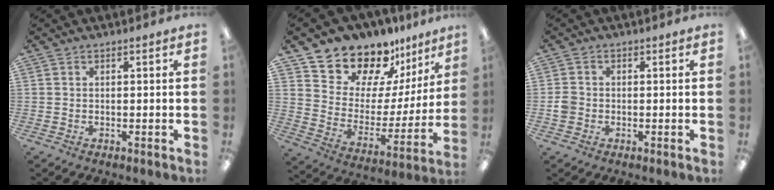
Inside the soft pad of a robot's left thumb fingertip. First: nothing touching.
{"total": 14.6, "force": [13.2, 6.2, 1.1], "torque": [-0.049, -0.128, 0.245]}
{"total": 2.6, "force": [-0.7, 2.4, 0.8], "torque": [-0.013, 0.004, -0.014]}